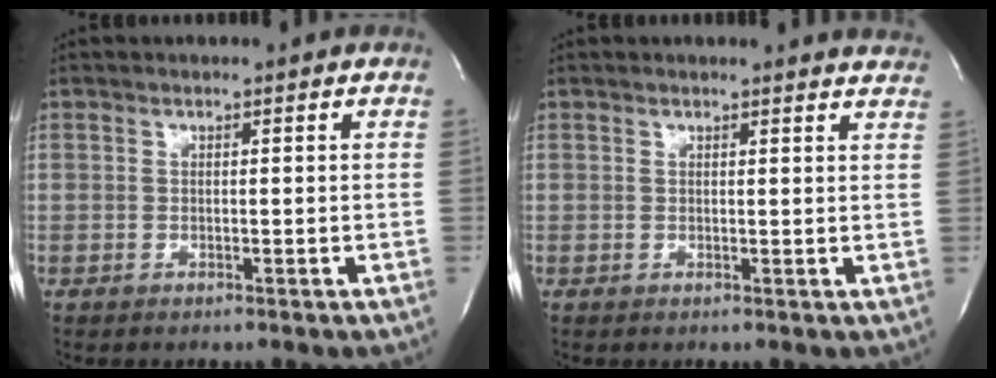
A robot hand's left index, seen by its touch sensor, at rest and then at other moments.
{"total": 5.9, "force": [5.9, 0.4, 0.6], "torque": [0.006, -0.023, 0.033]}